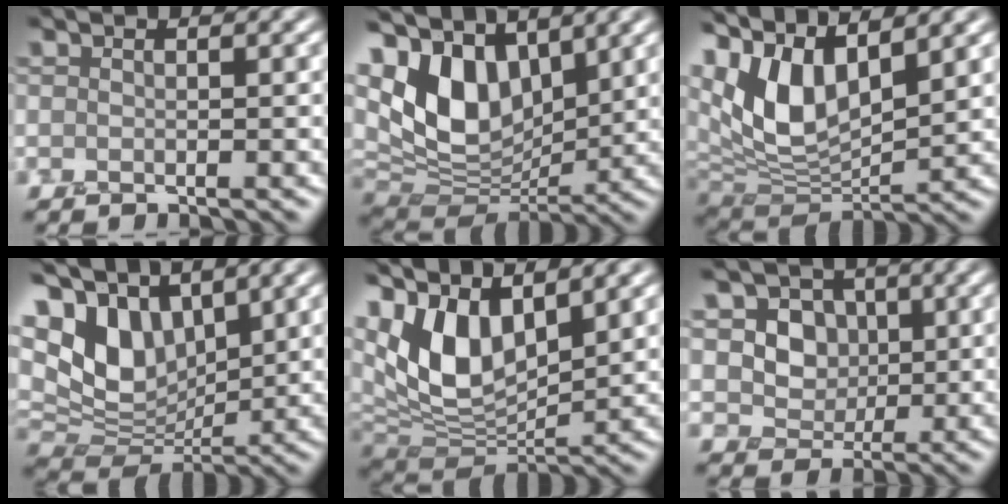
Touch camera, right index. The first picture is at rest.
{"total": 9.8, "force": [4.0, 5.8, 6.8], "torque": [-0.152, -0.003, 0.070]}
{"total": 10.1, "force": [4.2, 4.8, 7.8], "torque": [-0.174, 0.005, 0.080]}
{"total": 8.9, "force": [4.1, 5.3, 5.9], "torque": [-0.137, 0.002, 0.072]}
{"total": 10.1, "force": [4.1, 5.1, 7.6], "torque": [-0.162, 0.001, 0.078]}
{"total": 5.2, "force": [1.6, 4.3, 2.5], "torque": [-0.049, -0.003, 0.022]}